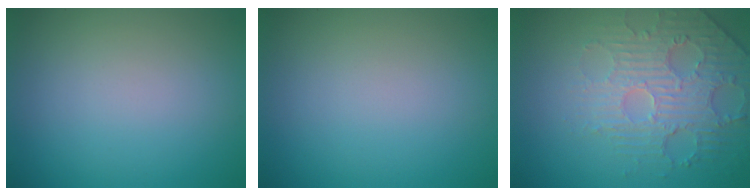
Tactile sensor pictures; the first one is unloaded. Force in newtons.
{"total": 0.0}
{"total": 4.6, "press": 3.8, "slide": 2.7}